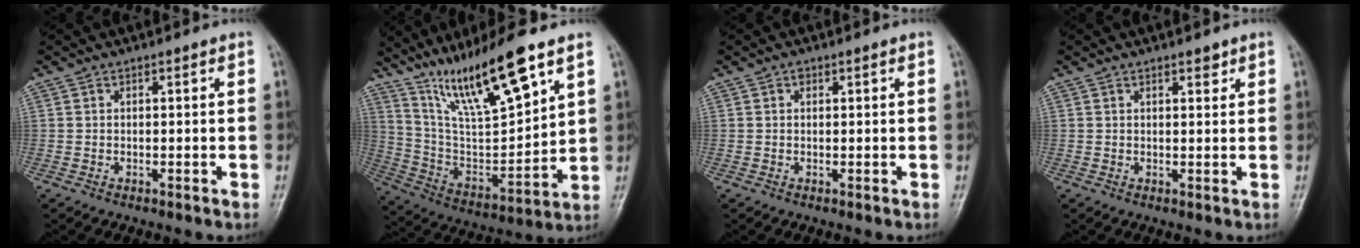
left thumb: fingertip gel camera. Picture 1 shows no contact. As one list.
[{"total": 19.6, "force": [12.8, 3.9, 14.3], "torque": [-0.231, -0.057, 0.245]}, {"total": 0.8, "force": [0.4, 0.6, 0.4], "torque": [0.001, -0.001, 0.005]}, {"total": 1.7, "force": [1.2, 0.7, 0.9], "torque": [-0.005, -0.006, 0.016]}]